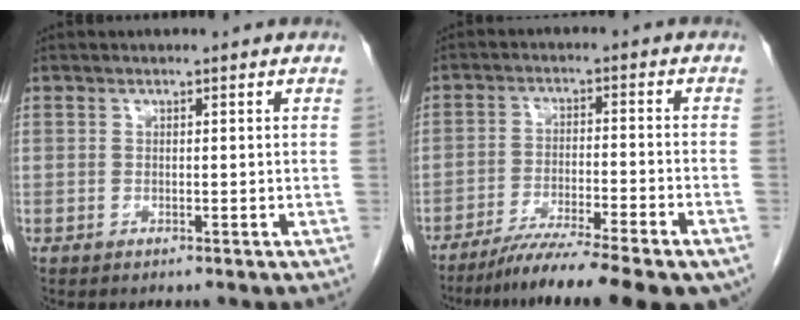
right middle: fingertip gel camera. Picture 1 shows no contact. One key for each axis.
{"total": 14.2, "fx": -11.0, "fy": 0.5, "fz": 8.9, "tx": -0.127, "ty": -0.028, "tz": -0.172}